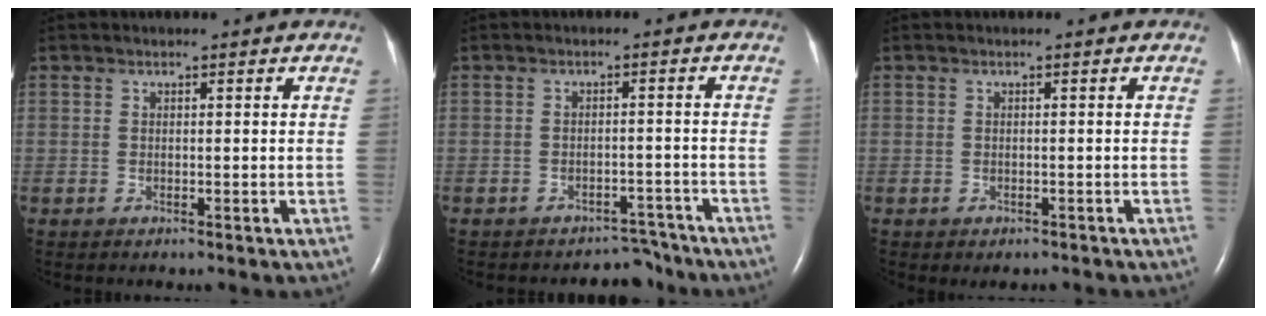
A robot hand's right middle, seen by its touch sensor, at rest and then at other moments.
{"total": 4.0, "force": [-3.7, 1.4, -0.6], "torque": [0.008, 0.015, -0.050]}
{"total": 1.4, "force": [-1.1, 0.7, 0.5], "torque": [-0.005, -0.001, -0.012]}